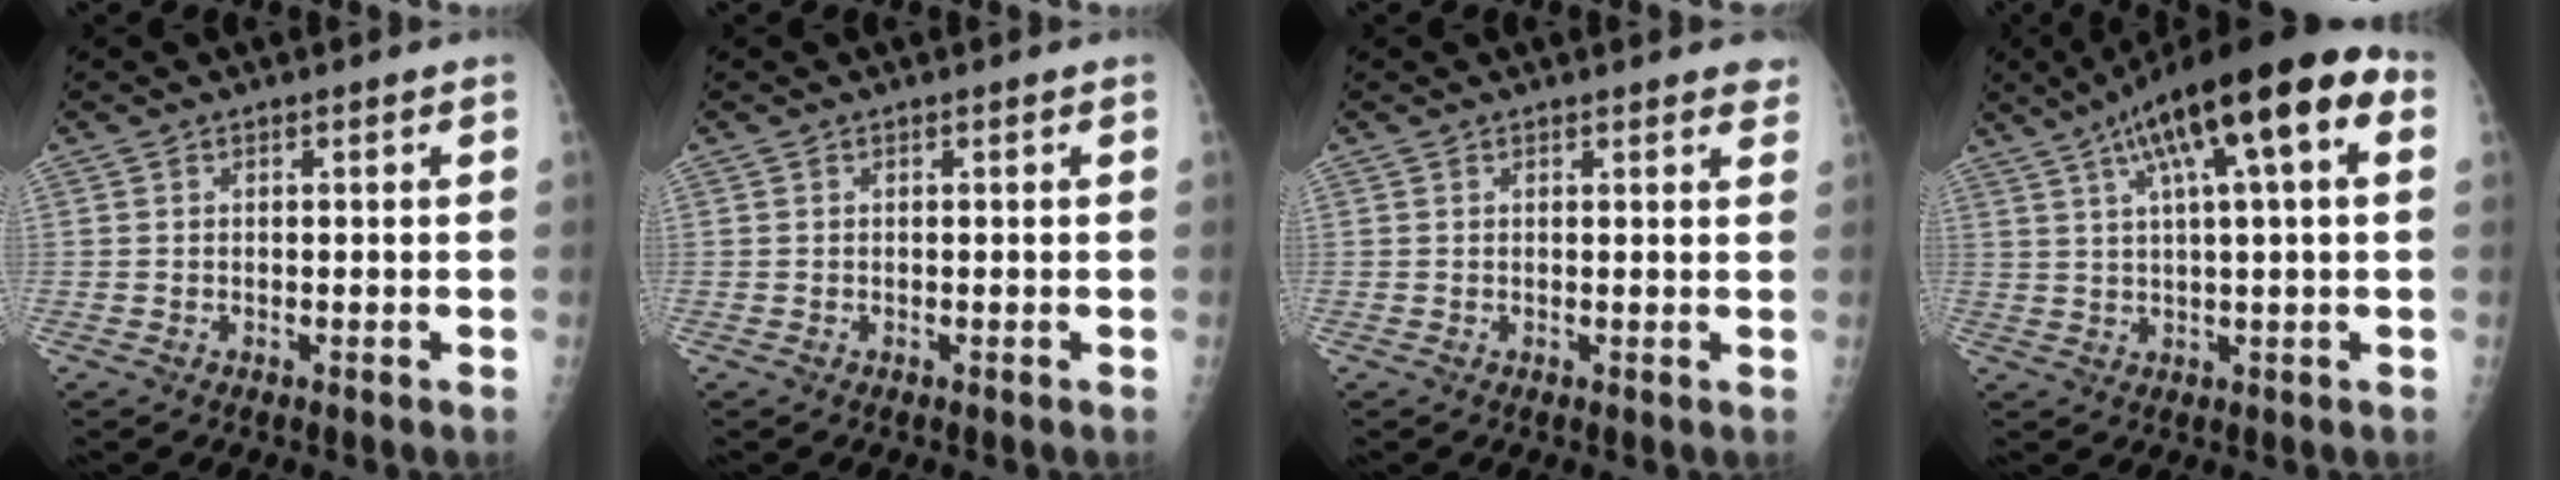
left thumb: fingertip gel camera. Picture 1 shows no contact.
{"total": 0.0}
{"total": 2.0, "force": [1.6, 0.6, 0.9], "torque": [0.001, -0.003, 0.012]}
{"total": 18.5, "force": [7.0, 4.4, 16.5], "torque": [-0.258, 0.031, 0.106]}